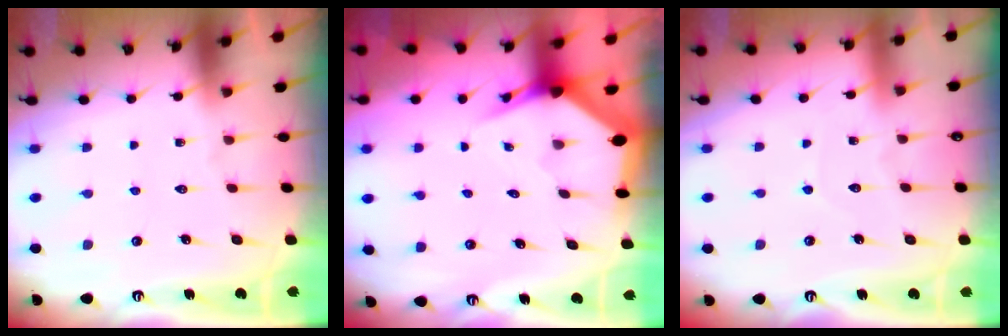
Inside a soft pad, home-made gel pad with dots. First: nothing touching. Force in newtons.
{"total": 3.9, "press": 3.9, "slide": 0.4}
{"total": 2.5, "press": 2.5, "slide": 0.2}